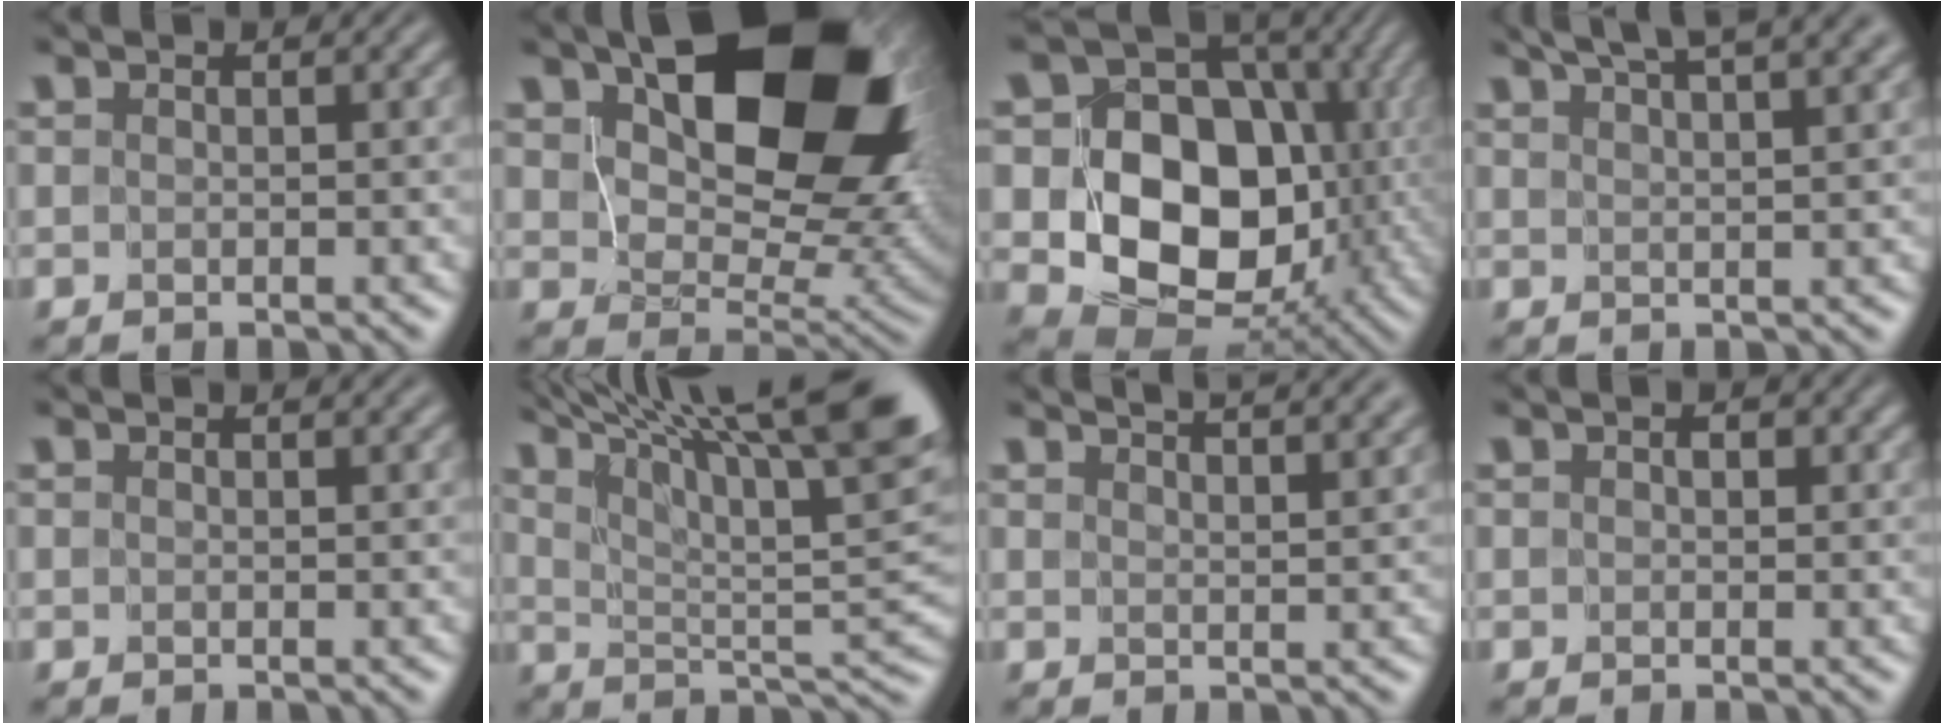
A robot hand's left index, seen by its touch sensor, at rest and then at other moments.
{"total": 16.1, "force": [6.7, 8.8, 11.7], "torque": [-0.170, 0.004, 0.112]}
{"total": 13.5, "force": [-0.4, 10.8, 8.1], "torque": [-0.112, -0.005, -0.021]}
{"total": 8.3, "force": [6.3, 2.3, 4.9], "torque": [-0.045, 0.039, 0.057]}
{"total": 0.7, "force": [0.6, 0.1, 0.4], "torque": [-0.005, -0.001, 0.005]}
{"total": 16.5, "force": [10.7, 4.2, 11.8], "torque": [-0.186, 0.027, 0.157]}
{"total": 7.7, "force": [6.0, 2.5, 4.2], "torque": [-0.024, 0.038, 0.047]}
{"total": 1.1, "force": [0.4, 0.7, 0.8], "torque": [-0.003, -0.001, 0.005]}